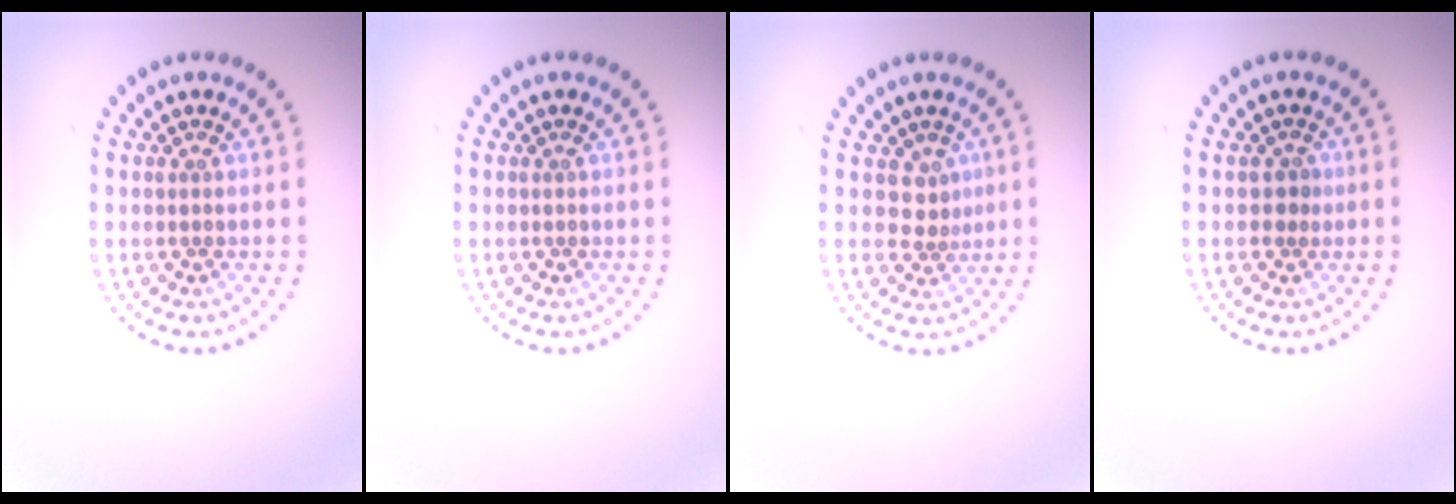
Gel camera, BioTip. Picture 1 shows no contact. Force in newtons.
{"total": 0.0}
{"total": 1.9, "press": 1.2, "slide": 1.4}
{"total": 1.1, "press": 0.9, "slide": 0.7}